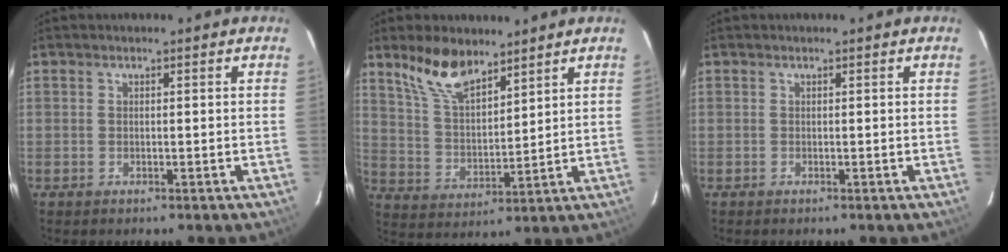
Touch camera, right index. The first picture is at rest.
{"total": 10.2, "force": [7.7, 4.0, 5.5], "torque": [-0.105, 0.010, 0.157]}
{"total": 0.0}